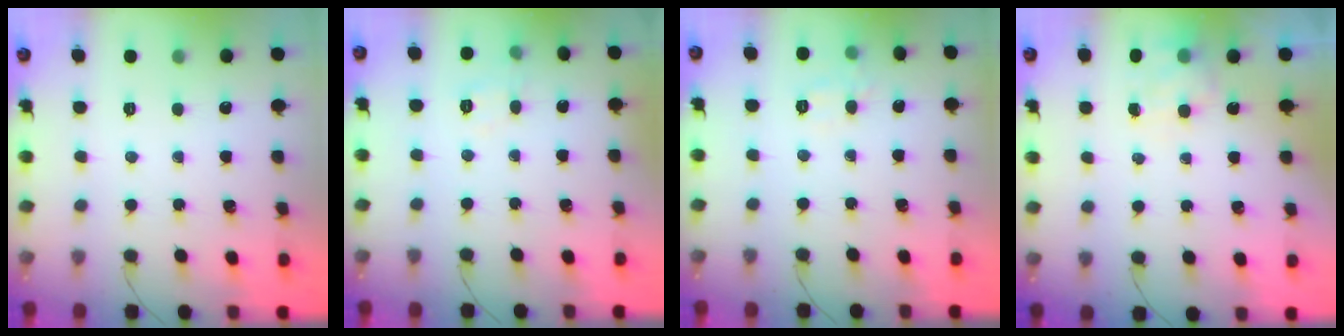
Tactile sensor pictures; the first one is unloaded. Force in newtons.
{"total": 4.3, "press": 4.1, "slide": 1.2}
{"total": 5.8, "press": 5.8, "slide": 1.1}
{"total": 6.2, "press": 6.0, "slide": 1.5}